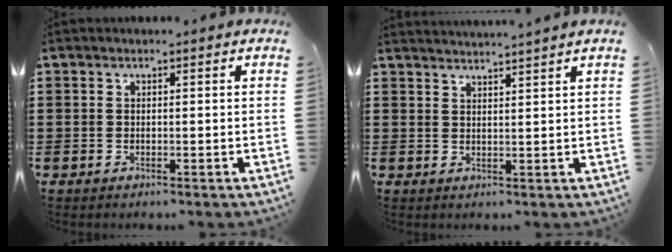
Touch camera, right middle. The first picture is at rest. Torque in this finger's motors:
{"motor_torque": [0.60, -0.48, 0.33, 0.12]}